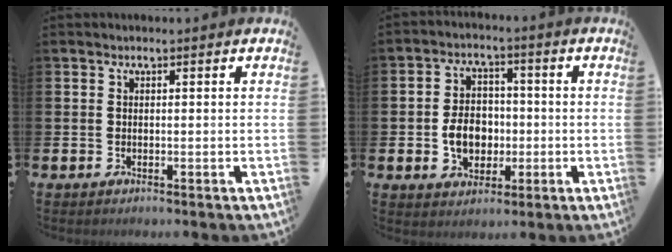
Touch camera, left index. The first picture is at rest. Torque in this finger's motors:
{"motor_torque": [1.17, 0.23, 0.67, 0.15]}